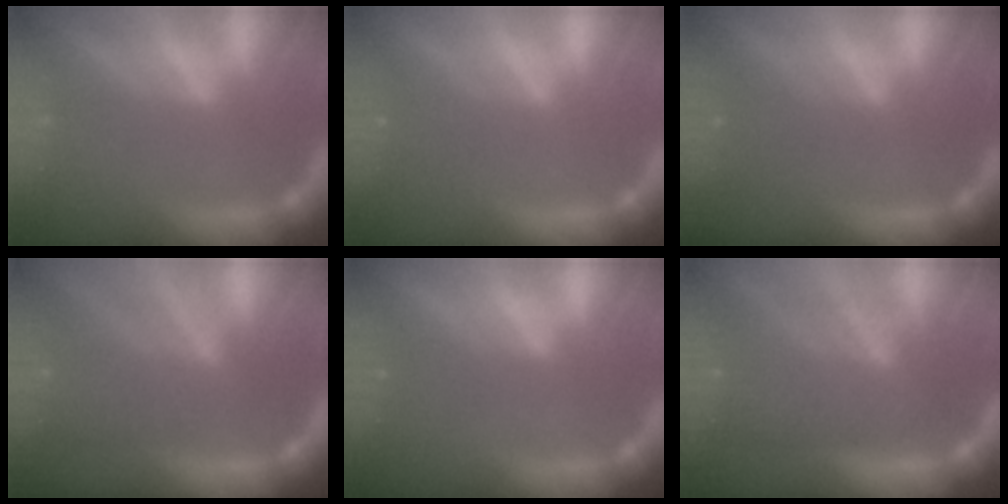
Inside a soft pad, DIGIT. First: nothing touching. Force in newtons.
{"total": 1.9}
{"total": 2.0}
{"total": 7.0}
{"total": 1.5}
{"total": 8.6}